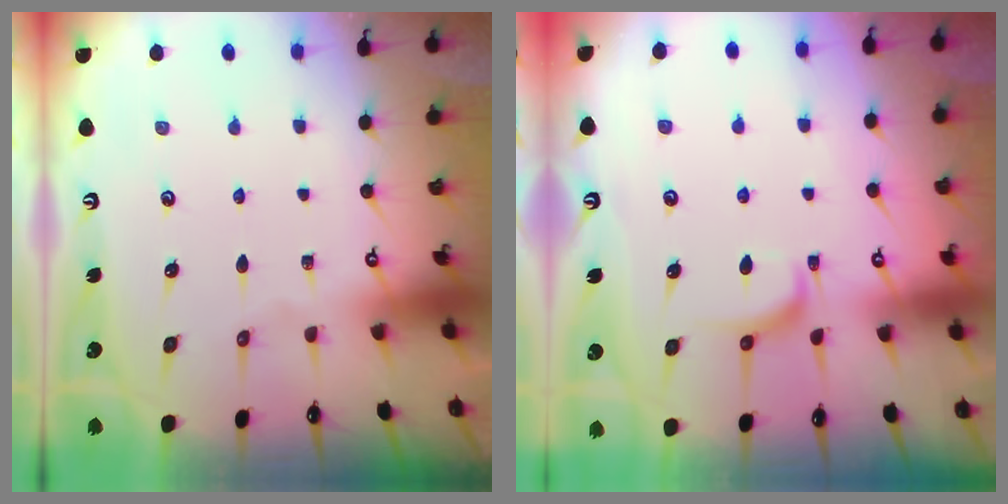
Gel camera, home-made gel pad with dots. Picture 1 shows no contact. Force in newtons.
{"total": 3.0, "press": 2.8, "slide": 1.0}